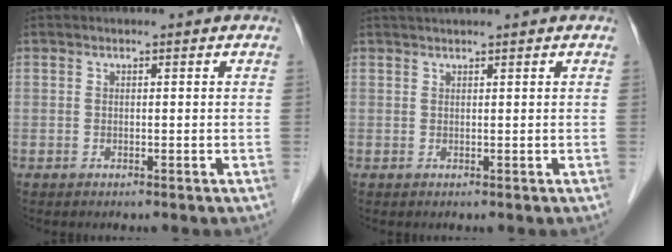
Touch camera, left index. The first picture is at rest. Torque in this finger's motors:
{"motor_torque": [-0.15, -0.30, 0.28, 0.03]}